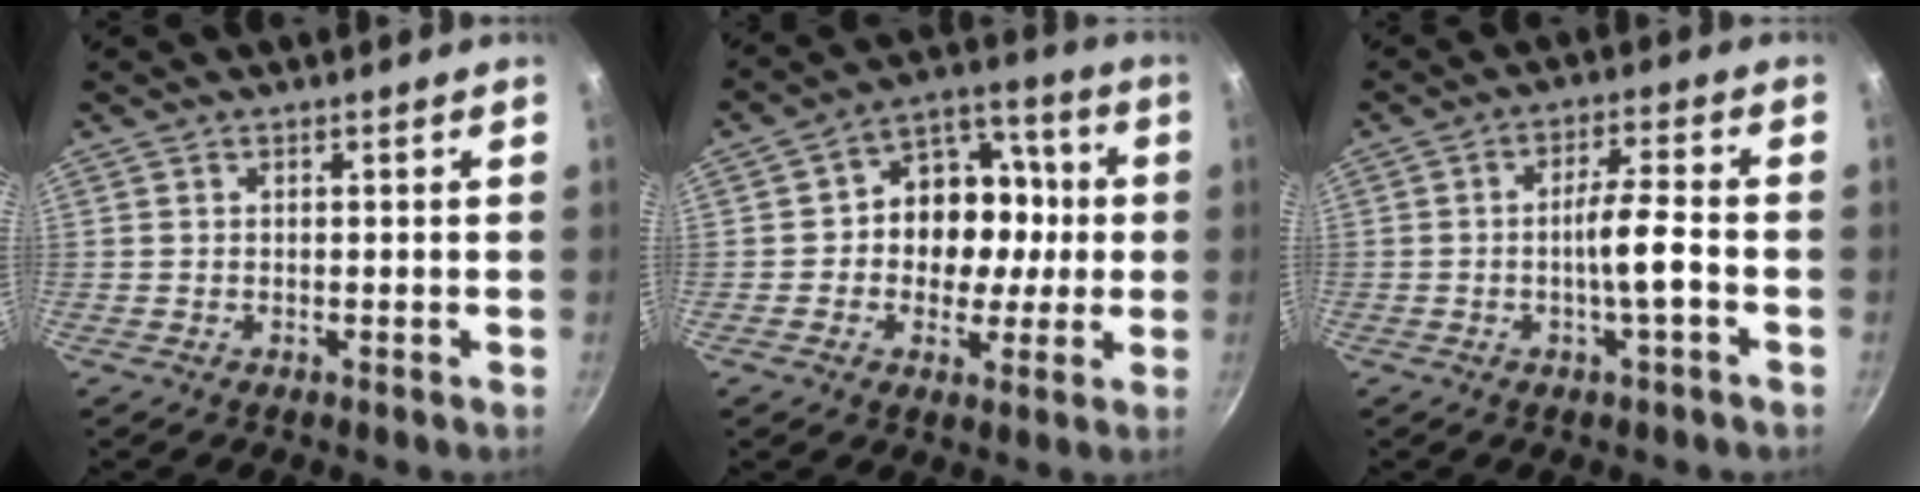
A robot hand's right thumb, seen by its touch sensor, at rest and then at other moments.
{"total": 13.9, "force": [-0.4, 11.1, 8.3], "torque": [-0.070, 0.028, -0.018]}
{"total": 6.6, "force": [-2.0, 1.0, 6.2], "torque": [-0.107, 0.023, -0.037]}